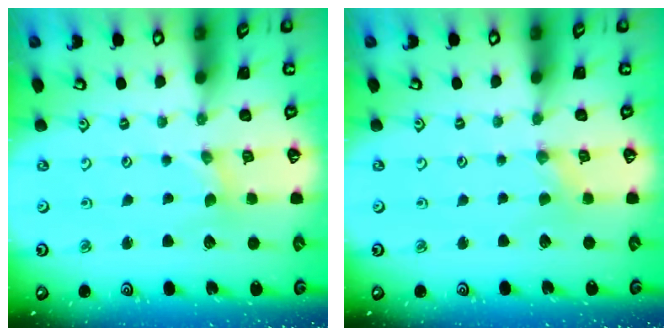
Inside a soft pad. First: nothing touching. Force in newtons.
{"total": 0.0}